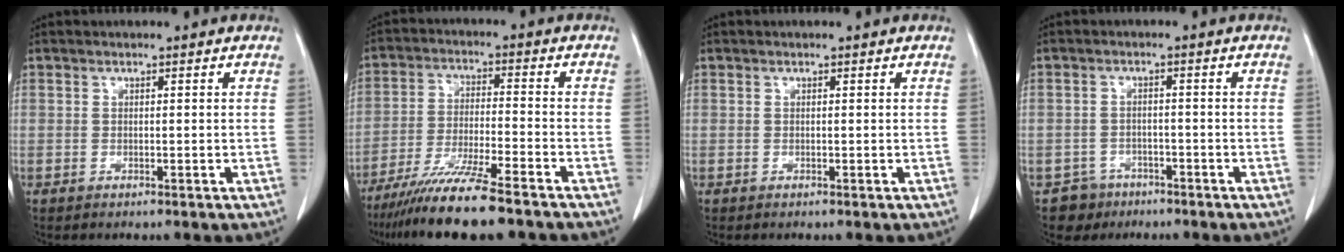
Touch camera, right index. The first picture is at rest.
{"total": 12.9, "force": [-10.2, 0.1, 7.8], "torque": [-0.134, -0.037, -0.170]}
{"total": 0.0}
{"total": 4.0, "force": [-2.7, 2.9, -0.5], "torque": [0.008, 0.010, -0.040]}